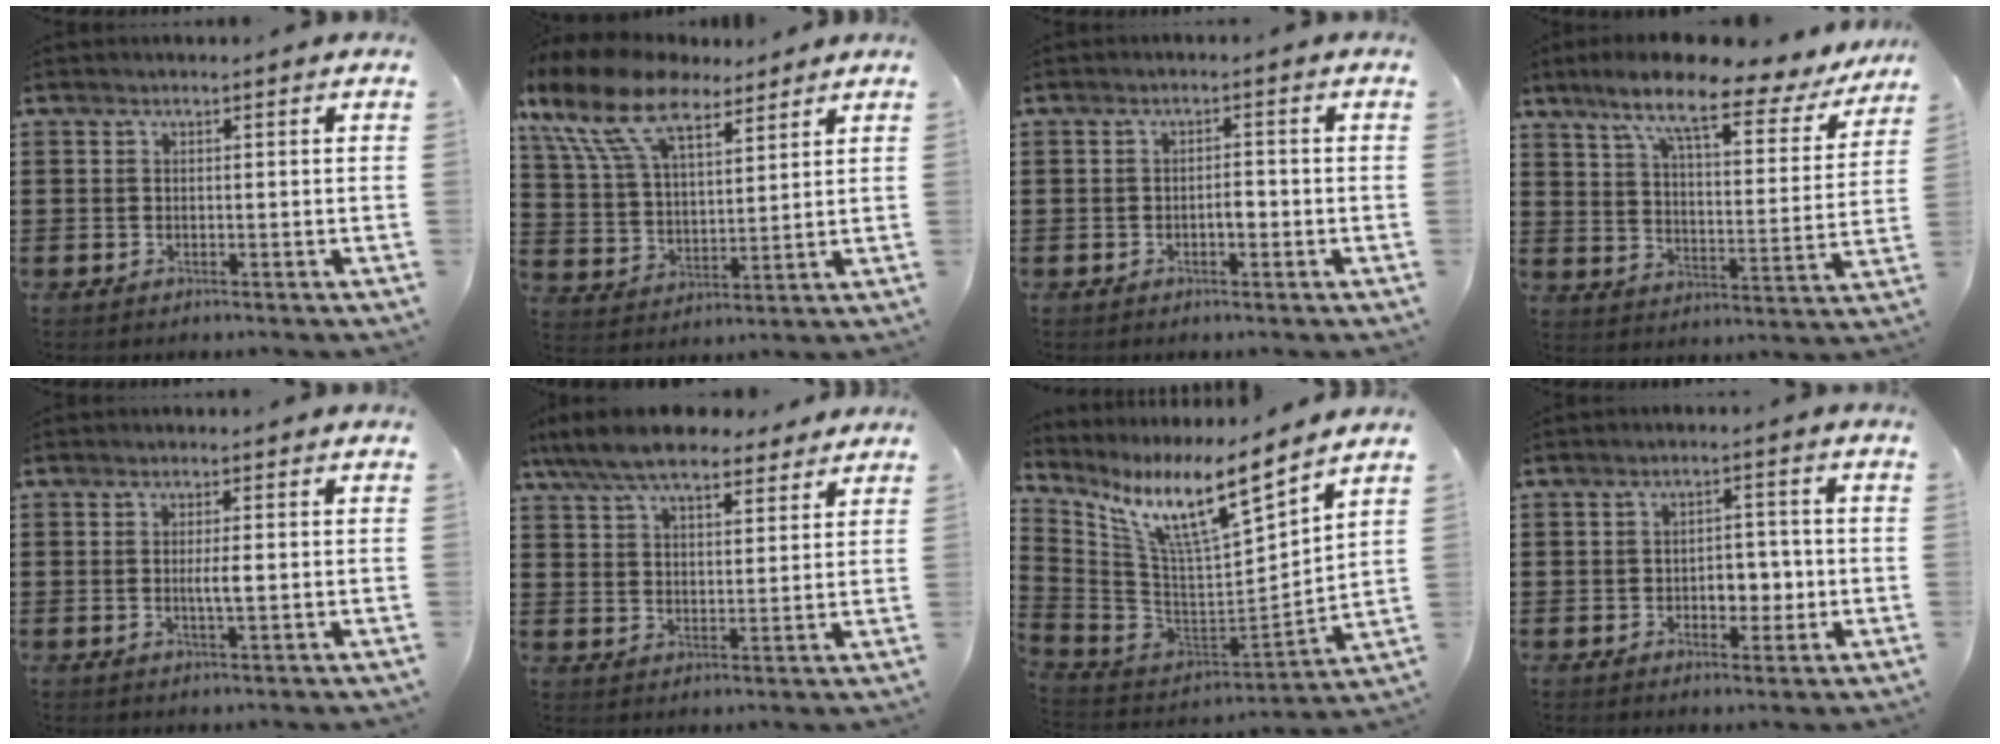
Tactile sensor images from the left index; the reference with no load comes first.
{"total": 13.9, "force": [9.9, 6.1, 7.7], "torque": [-0.197, -0.024, 0.180]}
{"total": 2.0, "force": [-0.6, 0.7, 1.7], "torque": [-0.035, 0.004, -0.012]}
{"total": 11.1, "force": [8.5, 1.5, 7.0], "torque": [-0.150, -0.049, 0.135]}
{"total": 2.5, "force": [0.0, 0.3, 2.5], "torque": [-0.046, -0.004, -0.001]}
{"total": 8.9, "force": [7.6, 2.5, 3.9], "torque": [-0.103, -0.013, 0.140]}
{"total": 12.4, "force": [8.3, 1.2, 9.1], "torque": [-0.196, -0.061, 0.135]}
{"total": 4.6, "force": [-0.9, 3.0, 3.4], "torque": [-0.053, 0.000, -0.023]}